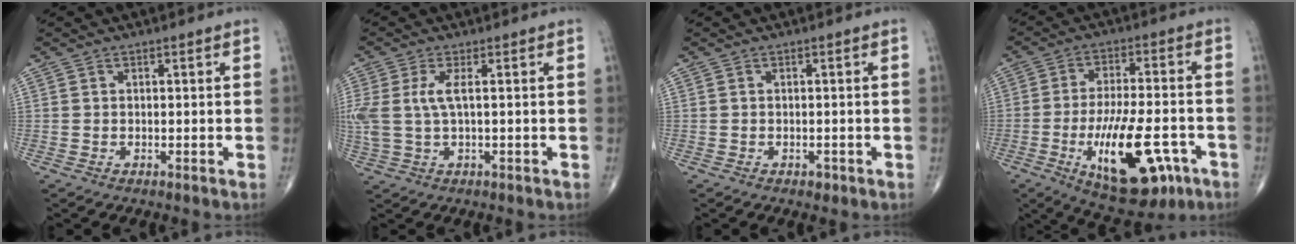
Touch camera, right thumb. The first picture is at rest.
{"total": 6.1, "force": [1.0, 2.1, 5.7], "torque": [-0.167, 0.009, 0.024]}
{"total": 1.0, "force": [-0.6, 0.7, 0.6], "torque": [-0.007, 0.000, -0.007]}
{"total": 18.6, "force": [-6.9, 7.7, 15.5], "torque": [-0.241, 0.018, -0.094]}